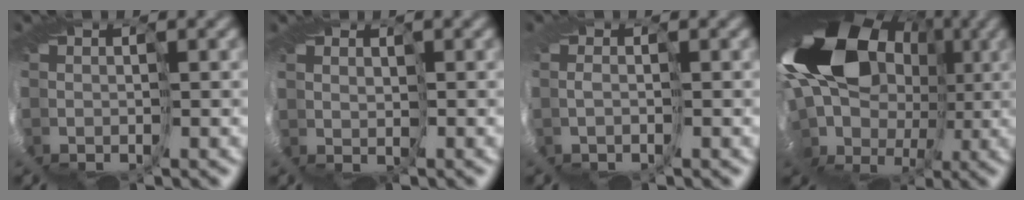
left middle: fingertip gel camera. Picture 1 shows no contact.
{"total": 1.4, "force": [1.2, 0.1, -0.6], "torque": [-0.004, 0.004, 0.013]}
{"total": 0.9, "force": [-0.2, -0.7, -0.4], "torque": [-0.011, -0.002, -0.008]}
{"total": 18.1, "force": [1.9, 13.5, 11.9], "torque": [-0.221, 0.005, -0.019]}